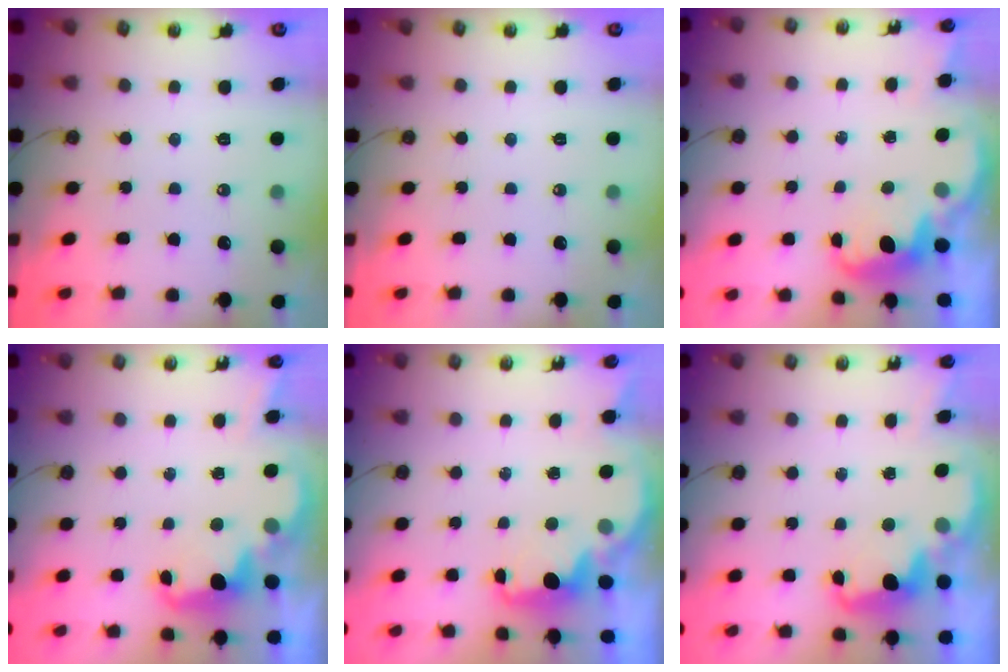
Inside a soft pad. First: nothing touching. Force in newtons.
{"total": 0.0}
{"total": 2.6, "press": 2.6, "slide": 0.6}
{"total": 2.4, "press": 2.4, "slide": 0.5}
{"total": 2.1, "press": 2.0, "slide": 0.5}
{"total": 2.5, "press": 2.5, "slide": 0.5}